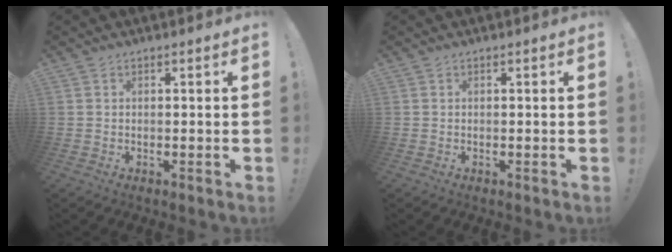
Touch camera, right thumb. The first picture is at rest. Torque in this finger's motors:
{"motor_torque": [0.00, 0.00, 0.00, 0.00, 0.00]}